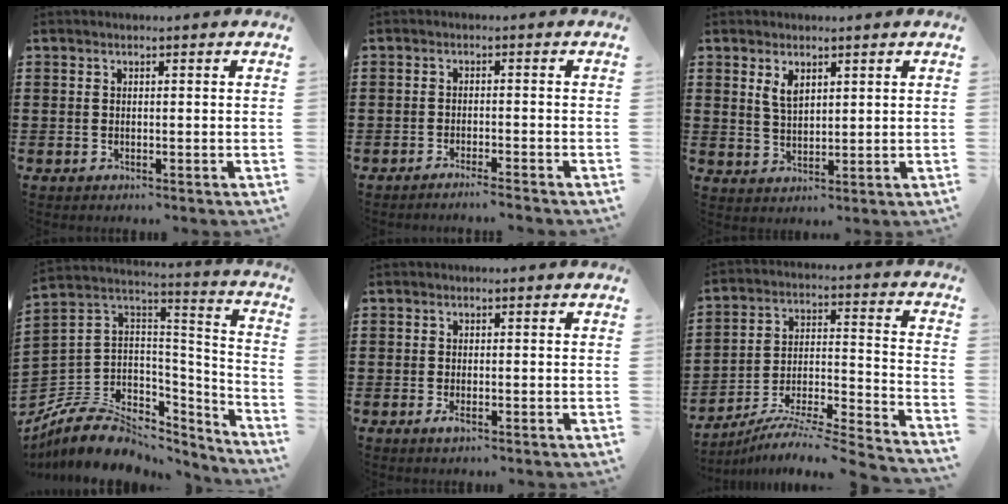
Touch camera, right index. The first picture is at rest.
{"total": 2.0, "force": [-1.9, -0.5, 0.5], "torque": [-0.008, 0.001, -0.038]}
{"total": 3.0, "force": [1.7, 1.5, 2.0], "torque": [-0.044, 0.003, 0.031]}
{"total": 9.8, "force": [-5.7, 7.0, 3.7], "torque": [-0.093, 0.009, -0.102]}
{"total": 1.1, "force": [-0.3, 0.3, 1.0], "torque": [-0.025, -0.007, -0.007]}
{"total": 7.3, "force": [-6.7, -0.1, 2.9], "torque": [-0.045, -0.006, -0.136]}